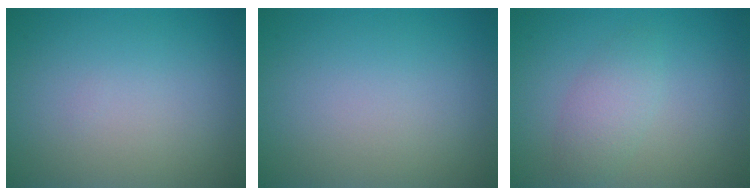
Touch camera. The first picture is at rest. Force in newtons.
{"total": 0.0}
{"total": 2.3, "press": 2.3, "slide": 0.2}